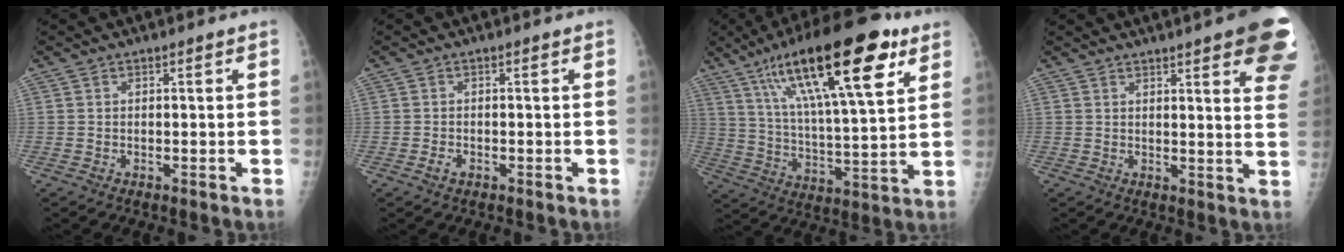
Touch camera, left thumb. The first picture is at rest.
{"total": 1.4, "force": [-0.7, 0.9, 0.8], "torque": [-0.015, 0.001, -0.013]}
{"total": 24.8, "force": [12.9, 6.6, 20.2], "torque": [-0.324, -0.026, 0.216]}
{"total": 15.3, "force": [8.6, 3.2, 12.2], "torque": [-0.130, -0.030, 0.089]}